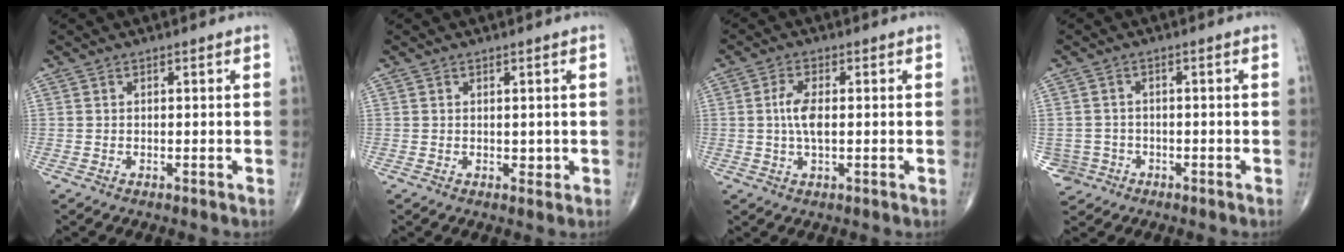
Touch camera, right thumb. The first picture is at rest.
{"total": 1.1, "force": [0.2, 0.9, 0.7], "torque": [-0.006, -0.002, 0.005]}
{"total": 4.9, "force": [0.2, 2.0, 4.4], "torque": [-0.098, 0.000, 0.001]}
{"total": 4.0, "force": [-1.5, 3.7, -0.2], "torque": [0.015, 0.013, -0.026]}